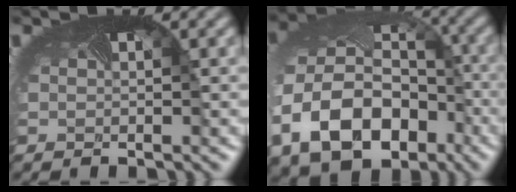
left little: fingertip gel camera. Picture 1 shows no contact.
{"total": 14.2, "force": [-5.1, 10.8, 7.7], "torque": [-0.195, -0.039, -0.069]}